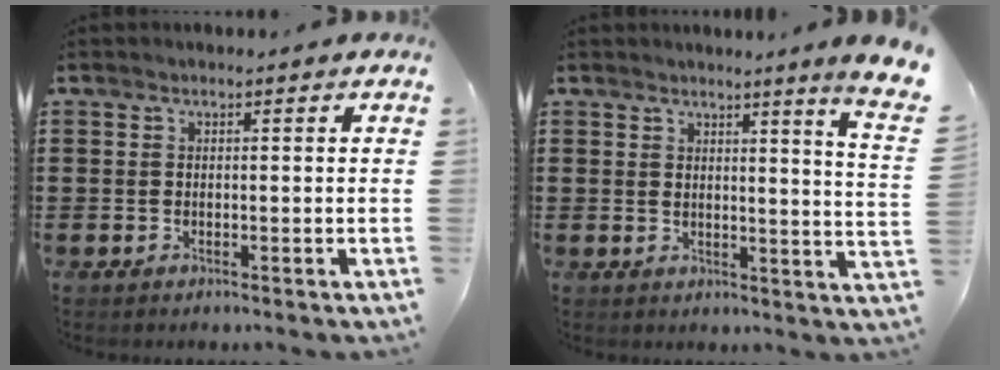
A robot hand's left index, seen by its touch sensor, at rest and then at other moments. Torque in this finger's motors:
{"motor_torque": [1.28, -0.19, 0.50, 0.09]}